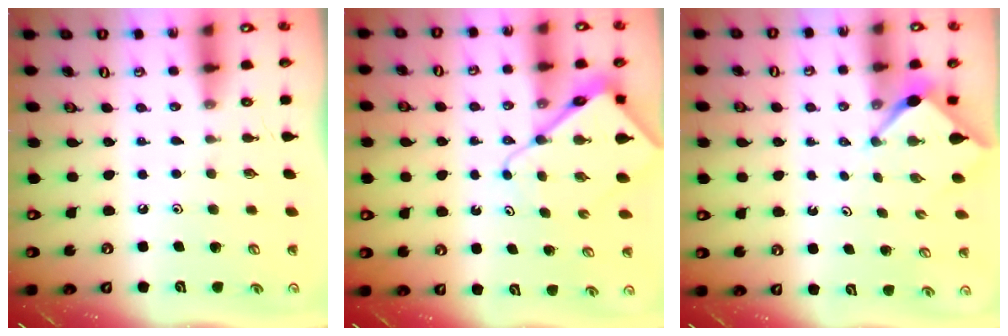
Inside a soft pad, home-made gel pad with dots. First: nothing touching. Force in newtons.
{"total": 9.1, "press": 9.1, "slide": 0.7}
{"total": 2.6, "press": 2.6, "slide": 0.3}